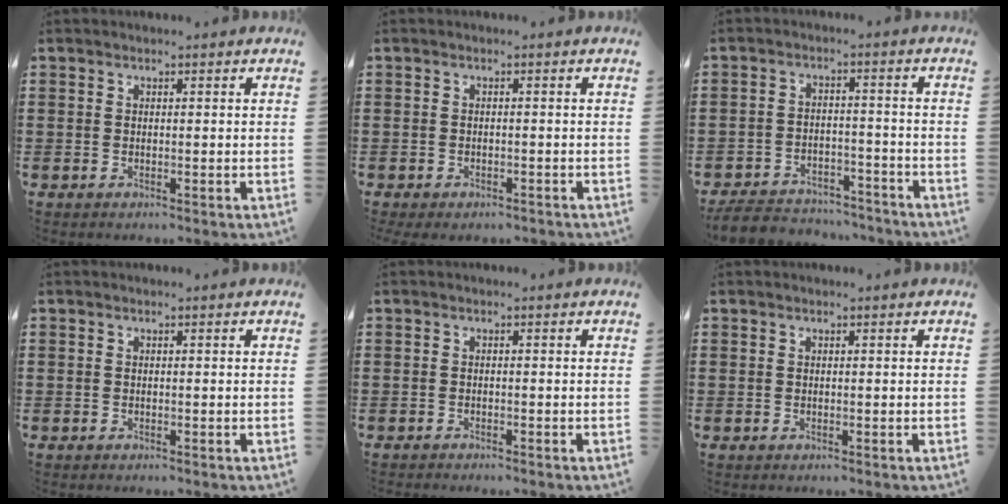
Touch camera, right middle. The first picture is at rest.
{"total": 0.9, "force": [-0.9, 0.2, 0.2], "torque": [-0.008, -0.003, -0.018]}
{"total": 5.2, "force": [-5.1, 1.0, 0.6], "torque": [-0.022, 0.007, -0.105]}
{"total": 0.0}
{"total": 0.7, "force": [-0.7, -0.1, 0.0], "torque": [-0.003, -0.003, -0.013]}
{"total": 0.0}